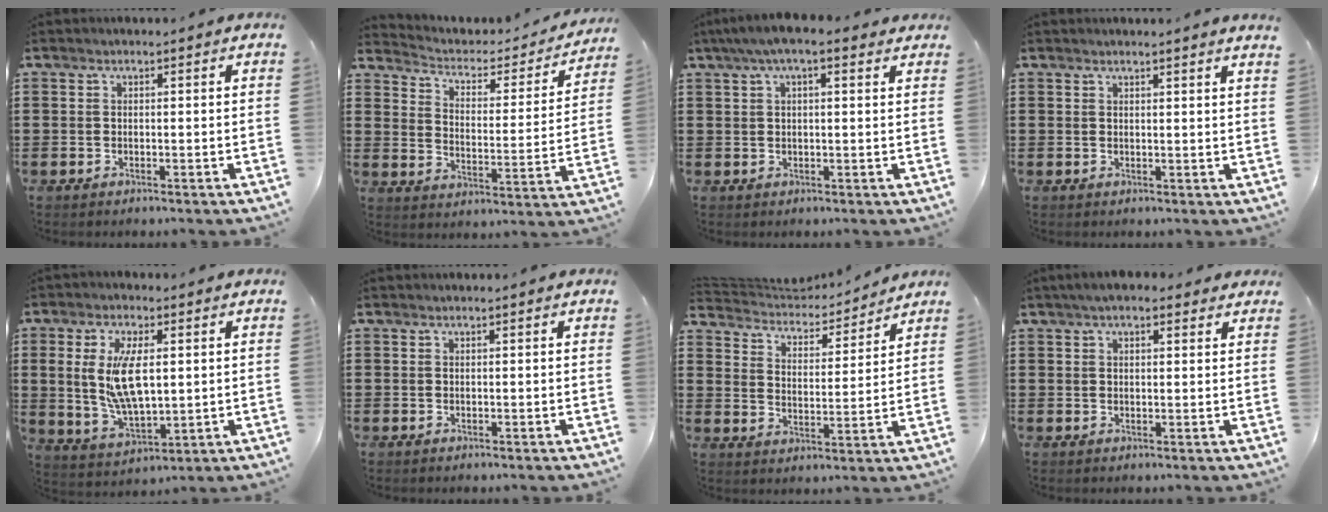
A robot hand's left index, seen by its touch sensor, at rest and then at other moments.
{"total": 2.6, "force": [2.0, 1.3, 1.0], "torque": [-0.035, -0.018, 0.025]}
{"total": 4.4, "force": [2.6, 0.9, 3.5], "torque": [-0.072, 0.008, 0.044]}
{"total": 1.4, "force": [1.3, -0.4, 0.5], "torque": [-0.009, -0.004, 0.024]}
{"total": 10.1, "force": [1.9, 4.5, 8.8], "torque": [-0.190, 0.003, 0.030]}
{"total": 0.0}
{"total": 3.8, "force": [3.7, 0.9, 0.4], "torque": [-0.034, -0.027, 0.057]}
{"total": 3.6, "force": [2.6, 1.2, 2.1], "torque": [-0.046, 0.008, 0.046]}